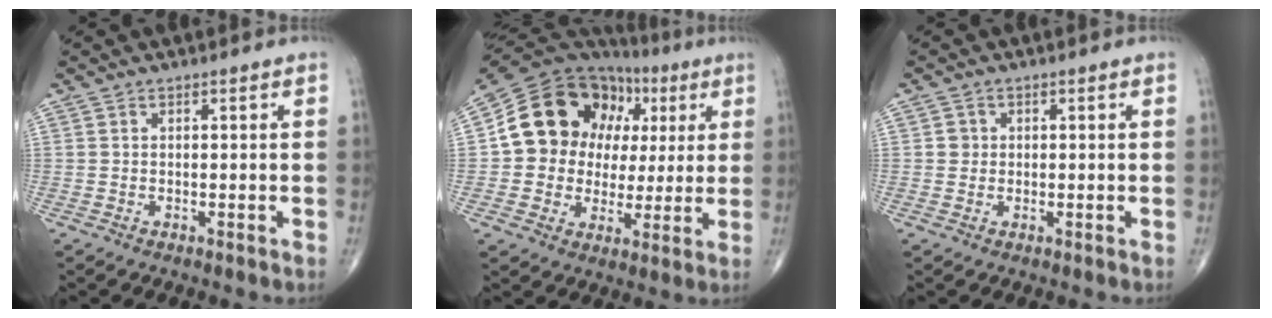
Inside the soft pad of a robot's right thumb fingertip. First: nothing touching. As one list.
[{"total": 19.9, "force": [4.4, 16.4, 10.3], "torque": [-0.117, 0.037, 0.081]}, {"total": 1.7, "force": [0.2, 1.6, 0.4], "torque": [0.002, 0.003, 0.001]}]